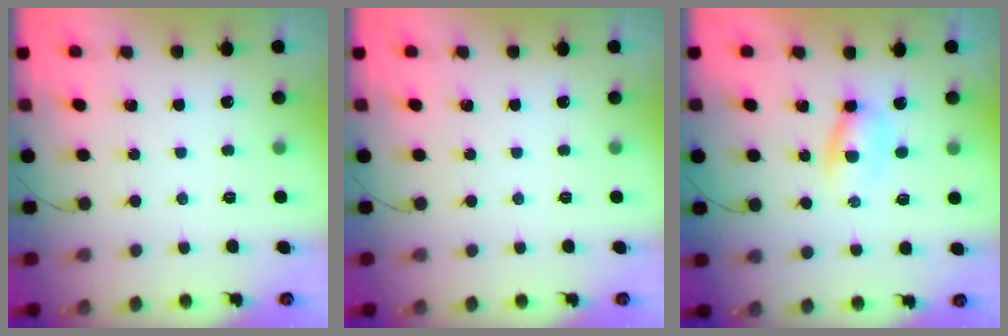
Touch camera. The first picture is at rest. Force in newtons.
{"total": 0.0}
{"total": 3.1, "press": 3.0, "slide": 1.0}